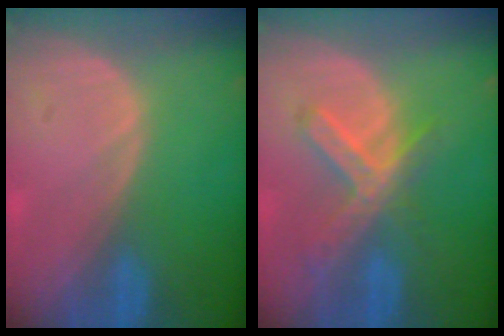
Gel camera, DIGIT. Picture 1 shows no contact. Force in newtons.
{"total": 7.0, "press": 6.1, "slide": 3.6}